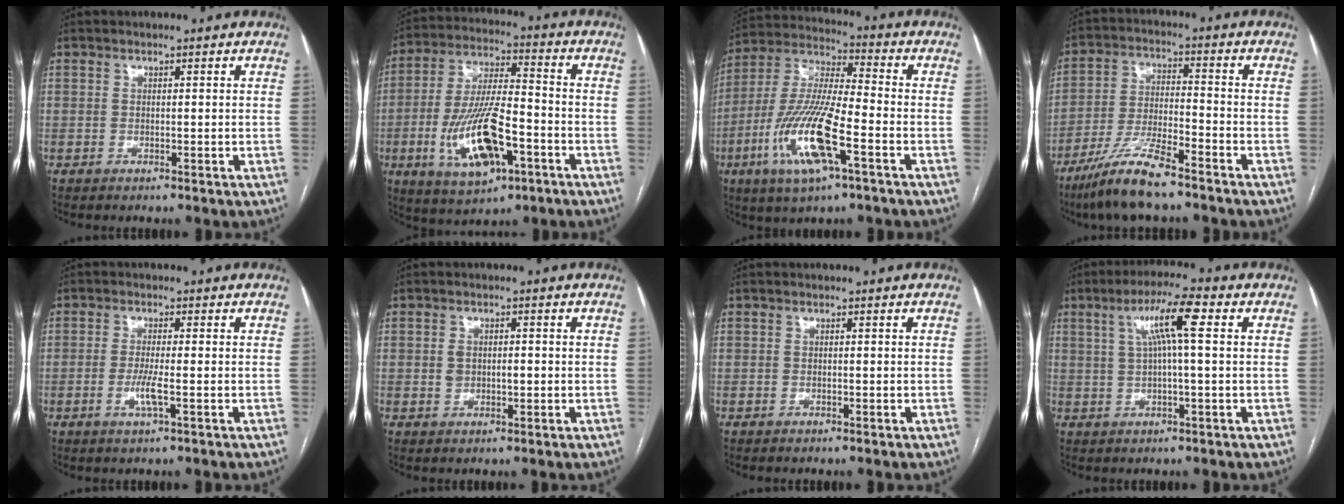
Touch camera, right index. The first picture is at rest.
{"total": 15.3, "force": [-5.3, 5.0, 13.5], "torque": [-0.270, -0.003, -0.086]}
{"total": 16.0, "force": [-6.1, 2.8, 14.6], "torque": [-0.308, -0.011, -0.112]}
{"total": 10.6, "force": [-7.9, 1.2, 6.9], "torque": [-0.137, -0.023, -0.150]}
{"total": 3.4, "force": [-1.0, 0.1, 3.2], "torque": [-0.067, -0.007, -0.021]}
{"total": 2.8, "force": [-0.1, 1.9, 2.0], "torque": [-0.034, 0.008, 0.002]}
{"total": 0.0}
{"total": 7.7, "force": [2.1, 0.2, 7.4], "torque": [-0.134, 0.017, 0.036]}